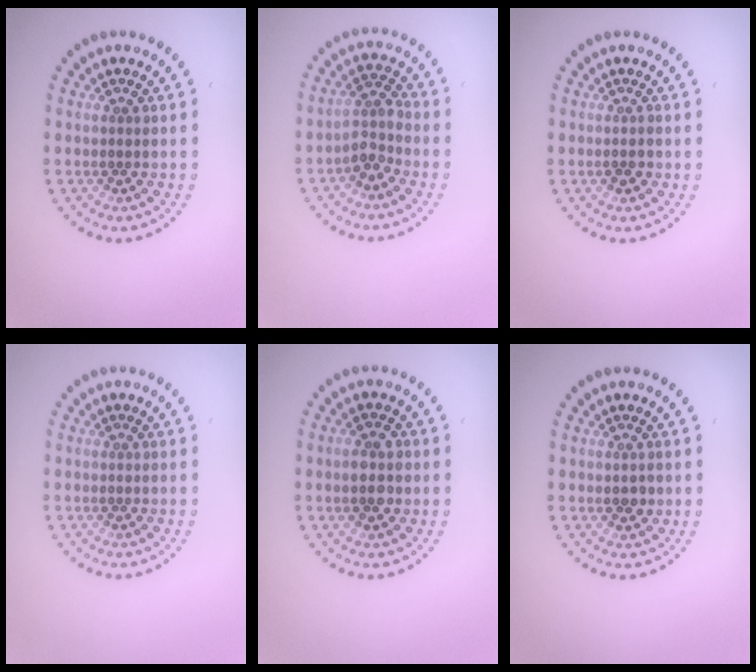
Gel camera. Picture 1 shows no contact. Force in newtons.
{"total": 2.4, "press": 1.9, "slide": 1.5}
{"total": 1.0, "press": 1.0, "slide": 0.3}
{"total": 0.0}
{"total": 2.2, "press": 2.2, "slide": 0.1}
{"total": 1.2, "press": 1.2, "slide": 0.2}